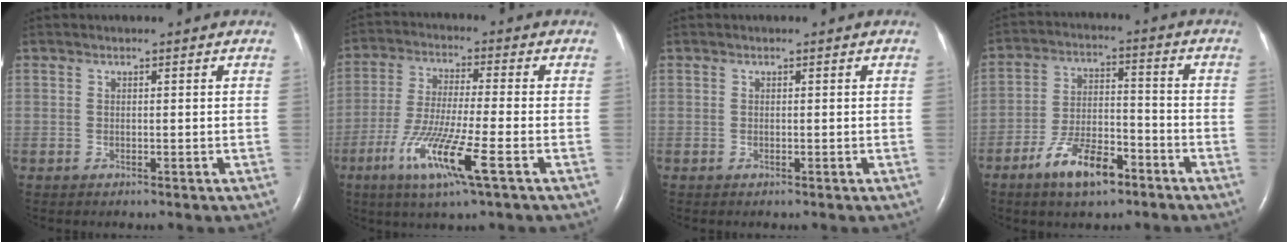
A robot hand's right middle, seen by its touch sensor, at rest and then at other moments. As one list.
[{"total": 11.2, "force": [-5.0, 0.1, 10.0], "torque": [-0.198, -0.025, -0.096]}, {"total": 0.0}, {"total": 9.3, "force": [-6.0, 3.3, 6.4], "torque": [-0.123, 0.002, -0.106]}]